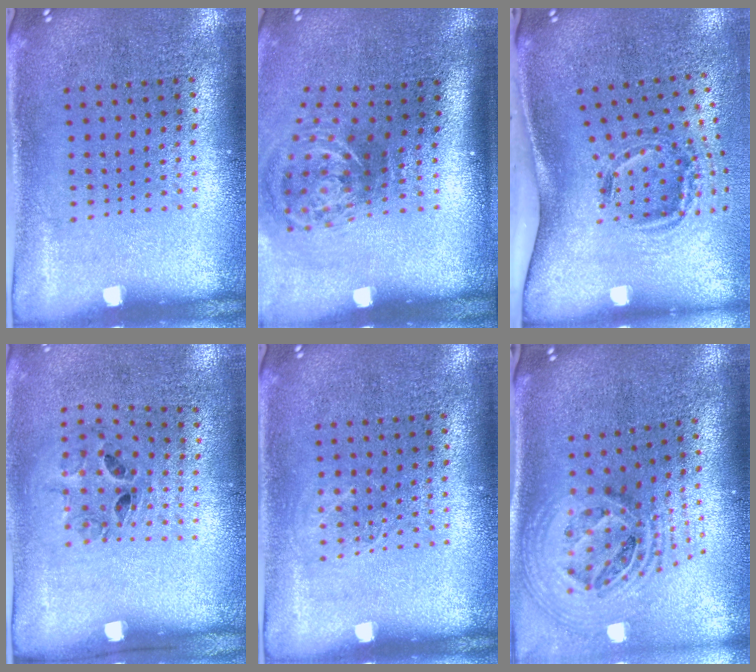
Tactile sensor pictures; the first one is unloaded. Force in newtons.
{"total": 2.2, "press": 1.4, "slide": 1.7}
{"total": 2.0, "press": 1.3, "slide": 1.5}
{"total": 1.3, "press": 0.7, "slide": 1.2}
{"total": 0.9, "press": 0.8, "slide": 0.2}
{"total": 2.4, "press": 1.8, "slide": 1.6}